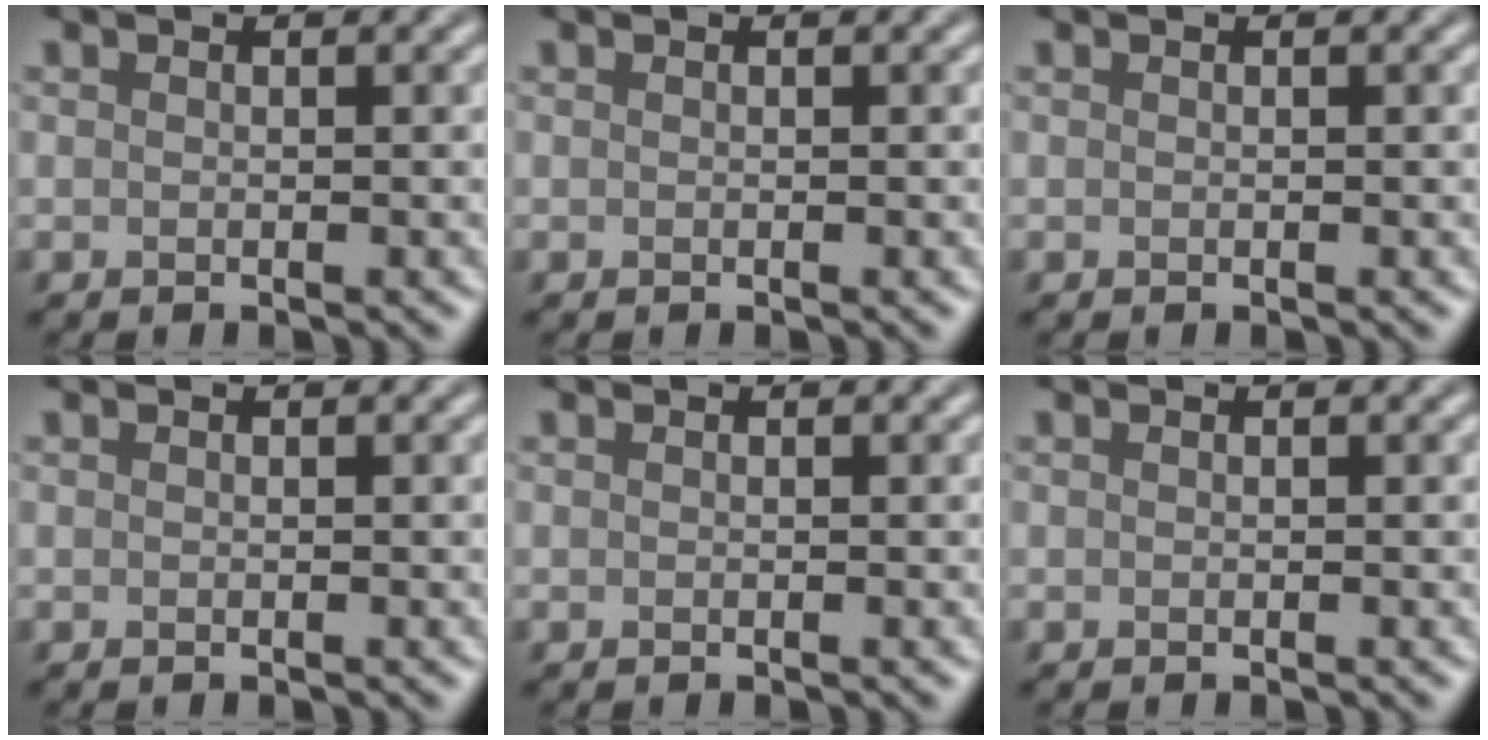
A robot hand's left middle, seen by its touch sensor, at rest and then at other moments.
{"total": 0.0}
{"total": 0.0}
{"total": 0.0}
{"total": 0.0}
{"total": 0.0}